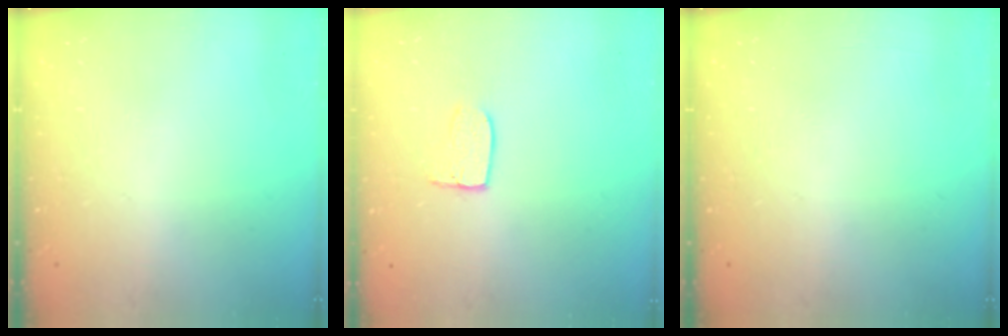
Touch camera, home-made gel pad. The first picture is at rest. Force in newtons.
{"total": 6.0, "press": 6.0, "slide": 0.3}
{"total": 0.0}